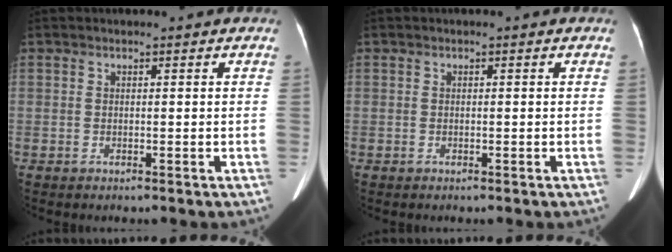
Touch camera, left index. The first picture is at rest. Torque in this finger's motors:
{"motor_torque": [0.03, 0.00, 0.00, 0.00]}